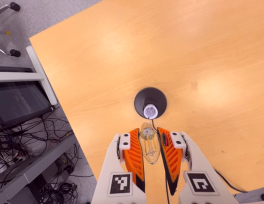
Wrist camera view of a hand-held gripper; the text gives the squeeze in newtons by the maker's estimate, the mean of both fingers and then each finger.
{"total": 22.6, "left": 24.5, "right": 20.7}